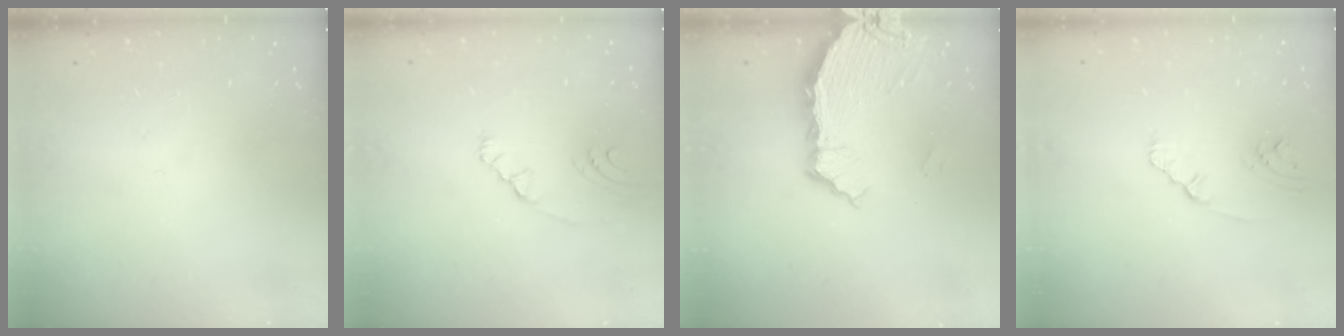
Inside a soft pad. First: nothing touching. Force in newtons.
{"total": 5.4, "press": 0.8, "slide": 5.3}
{"total": 7.3, "press": 5.8, "slide": 4.4}
{"total": 2.7, "press": 2.7, "slide": 0.5}